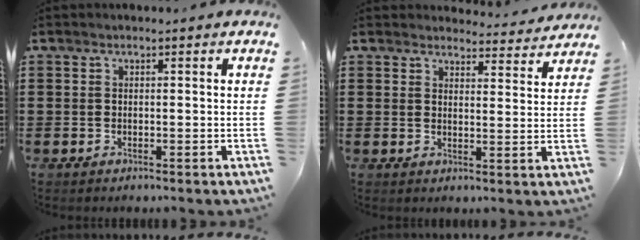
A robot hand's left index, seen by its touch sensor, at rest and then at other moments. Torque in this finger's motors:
{"motor_torque": [1.05, -1.09, 0.31, 0.02]}